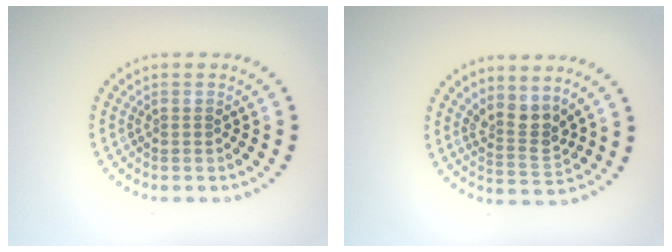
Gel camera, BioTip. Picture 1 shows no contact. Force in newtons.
{"total": 2.7, "press": 2.0, "slide": 1.8}